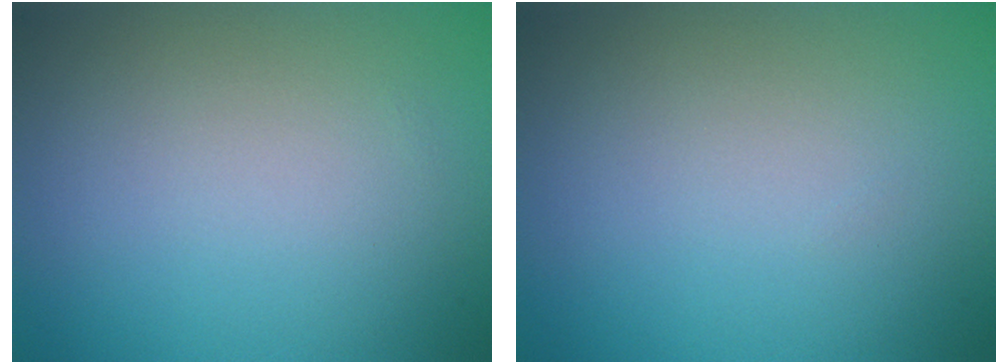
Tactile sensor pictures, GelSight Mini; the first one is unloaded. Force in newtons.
{"total": 0.0}